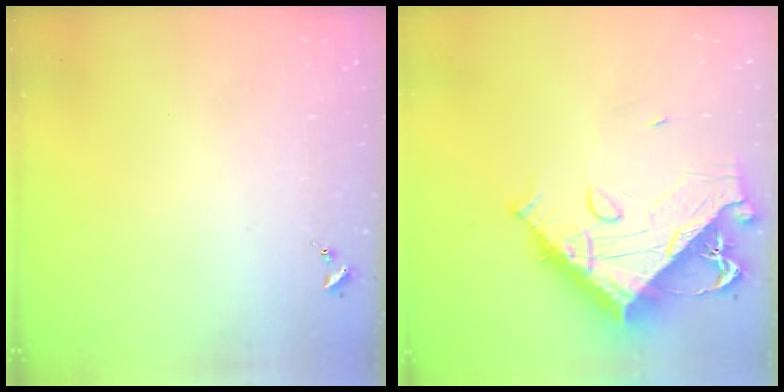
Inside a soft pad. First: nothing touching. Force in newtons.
{"total": 20.0, "press": 19.9, "slide": 2.3}